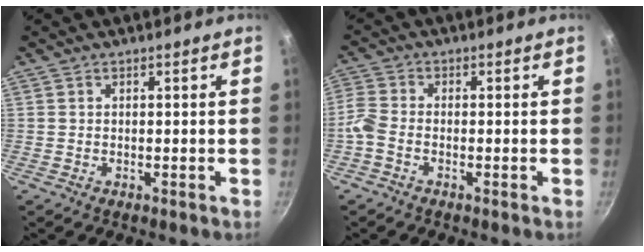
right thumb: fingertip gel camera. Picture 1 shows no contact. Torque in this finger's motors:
{"motor_torque": [-0.24, -0.24, 0.61, -0.12, 0.04]}